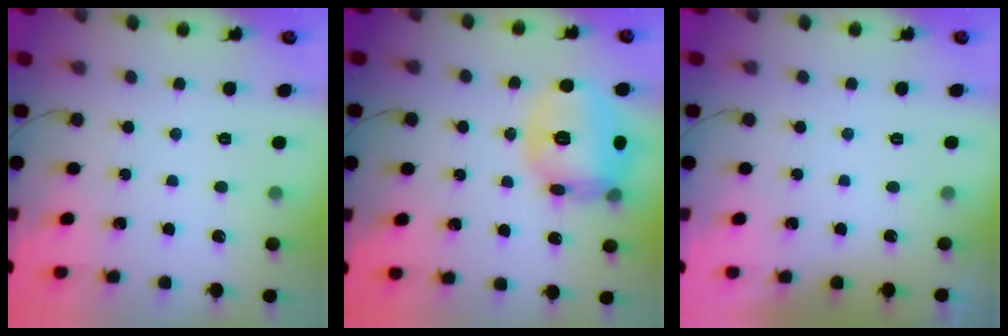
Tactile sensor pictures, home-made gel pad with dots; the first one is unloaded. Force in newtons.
{"total": 17.7, "press": 17.6, "slide": 1.4}
{"total": 0.0}